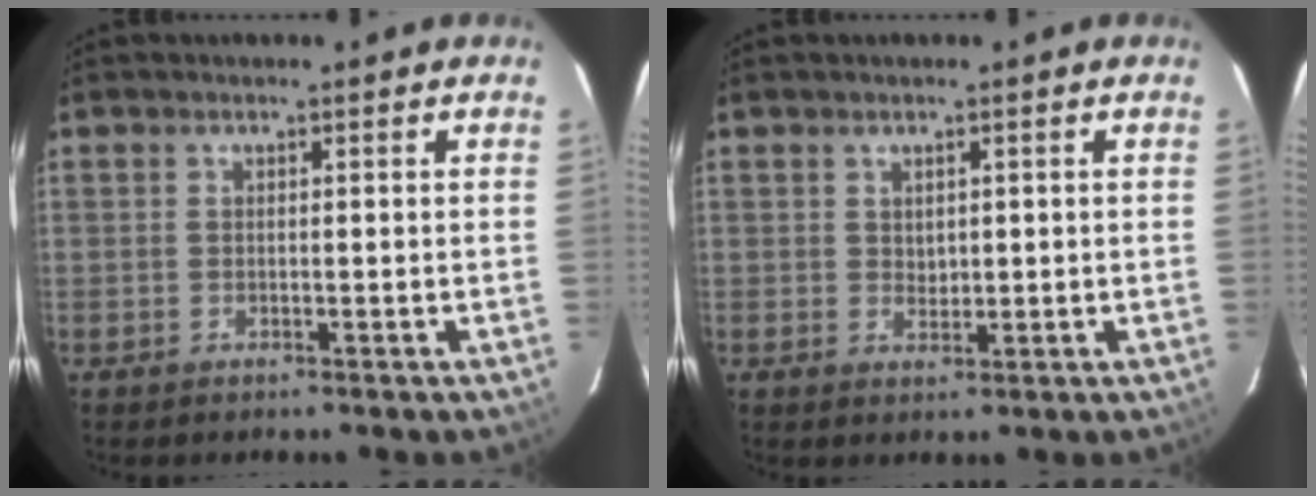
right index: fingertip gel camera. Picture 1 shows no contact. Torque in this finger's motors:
{"motor_torque": [-0.09, -0.04, -0.07, 0.00]}